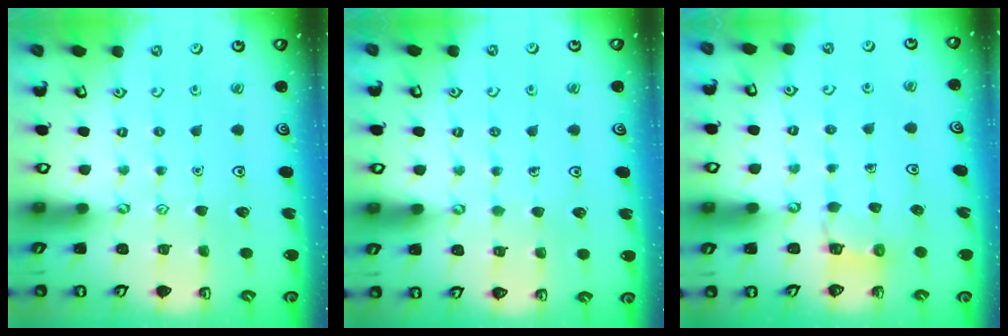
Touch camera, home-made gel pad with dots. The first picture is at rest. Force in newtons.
{"total": 4.6, "press": 4.6, "slide": 0.4}
{"total": 3.1, "press": 3.1, "slide": 0.2}